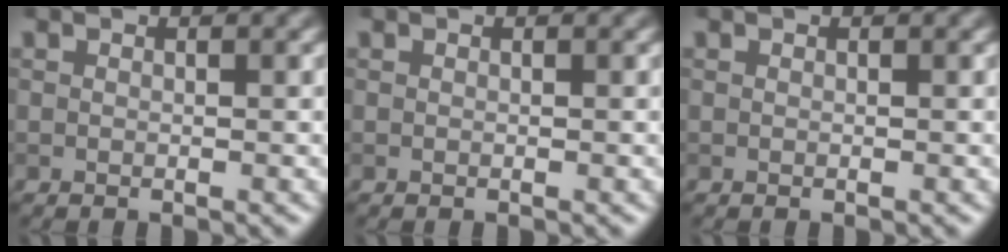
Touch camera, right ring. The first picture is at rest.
{"total": 0.0}
{"total": 0.0}